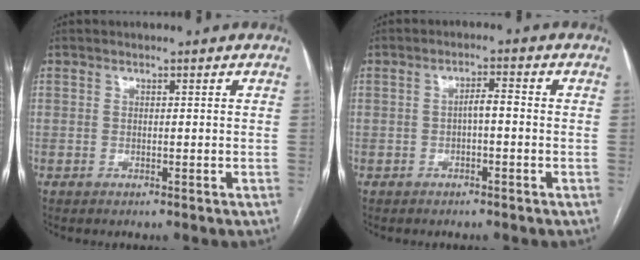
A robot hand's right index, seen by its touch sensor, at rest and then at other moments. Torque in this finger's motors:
{"motor_torque": [0.48, -0.08, 0.16, 0.04]}